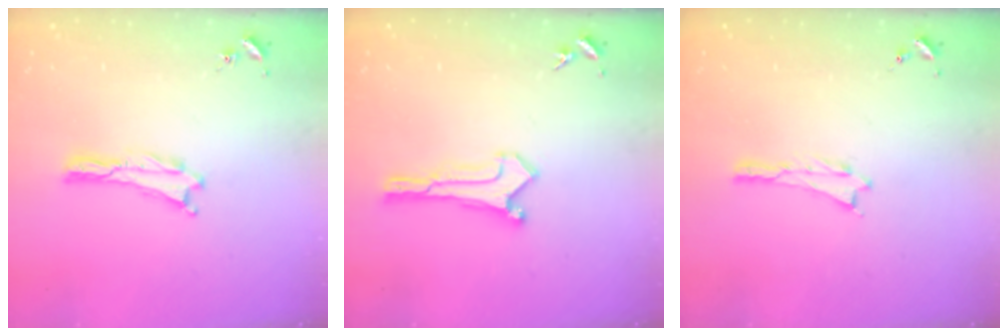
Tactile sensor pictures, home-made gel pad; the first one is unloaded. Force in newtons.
{"total": 0.6, "press": 0.6, "slide": 0.0}
{"total": 0.0}